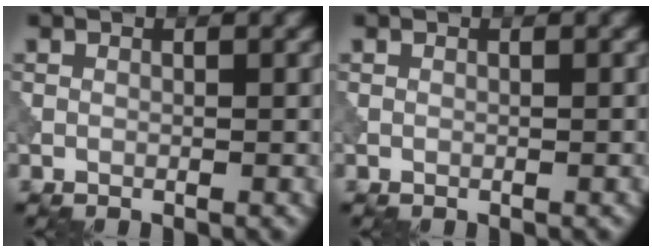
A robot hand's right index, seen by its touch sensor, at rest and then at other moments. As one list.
[{"total": 0.0}]